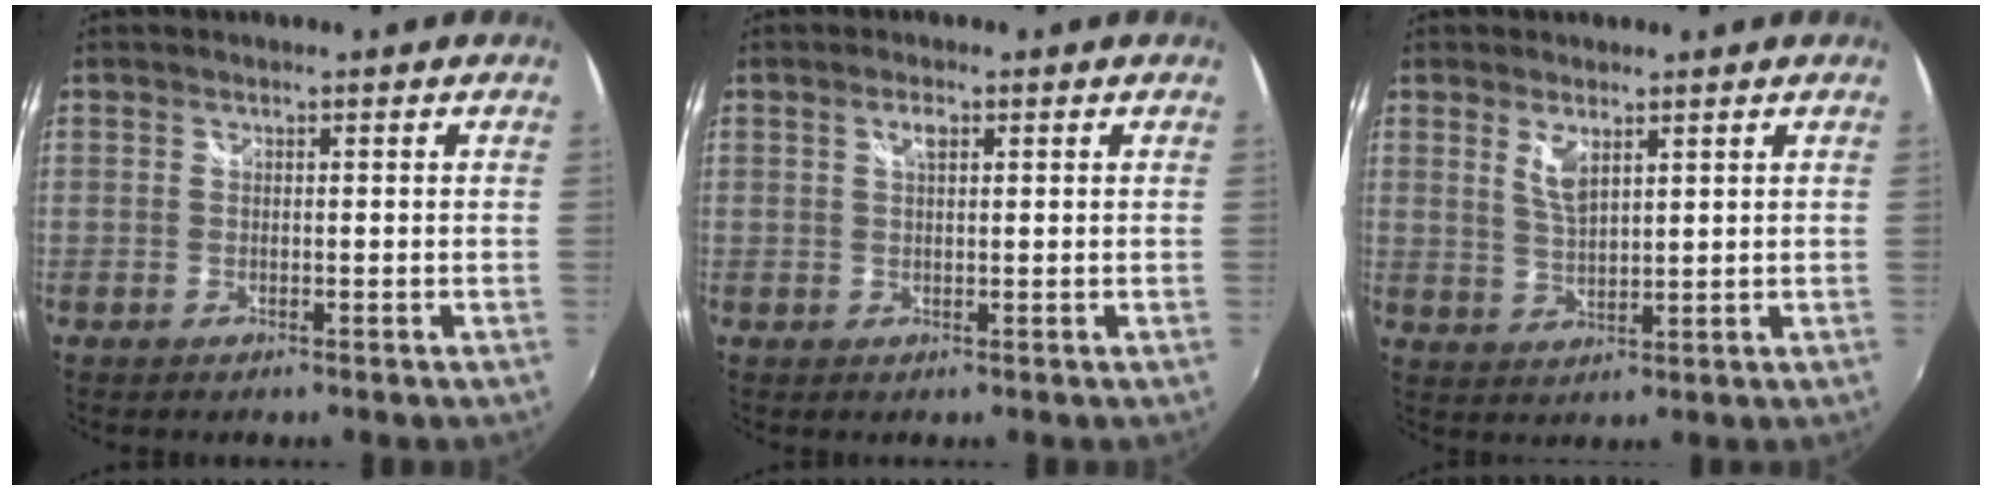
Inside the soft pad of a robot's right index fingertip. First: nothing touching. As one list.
[{"total": 2.0, "force": [0.8, 0.8, 1.6], "torque": [-0.028, 0.004, 0.013]}, {"total": 4.3, "force": [2.3, 1.5, 3.3], "torque": [-0.060, -0.005, 0.044]}]